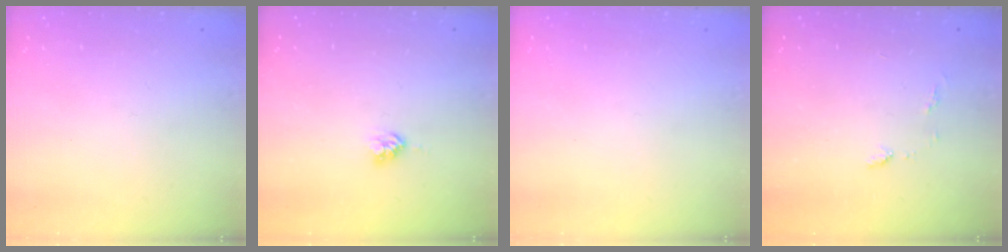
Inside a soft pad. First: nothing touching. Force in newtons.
{"total": 3.9, "press": 3.9, "slide": 0.4}
{"total": 0.0}
{"total": 5.4, "press": 5.4, "slide": 0.6}